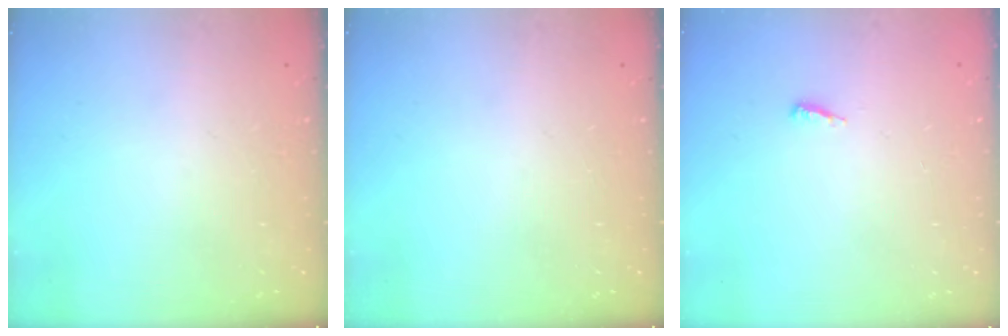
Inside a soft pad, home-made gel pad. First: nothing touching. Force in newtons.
{"total": 0.0}
{"total": 3.5, "press": 3.4, "slide": 0.3}